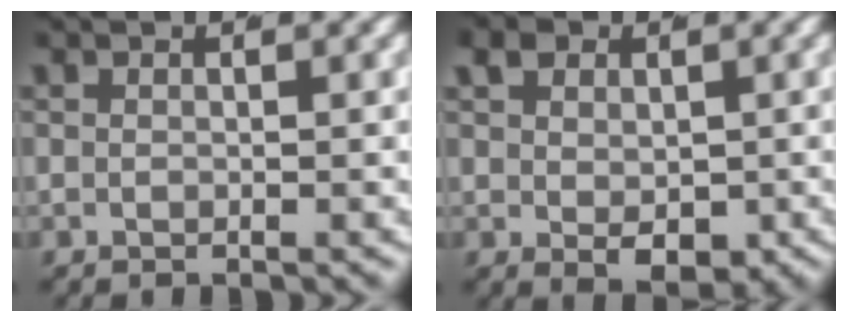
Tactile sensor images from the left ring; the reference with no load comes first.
{"total": 3.1, "force": [-0.2, 1.8, 2.6], "torque": [-0.045, -0.023, 0.013]}